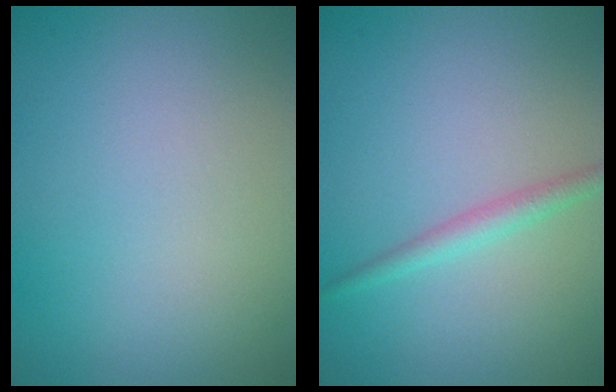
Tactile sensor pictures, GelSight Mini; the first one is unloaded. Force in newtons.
{"total": 1.7, "press": 1.7, "slide": 0.0}